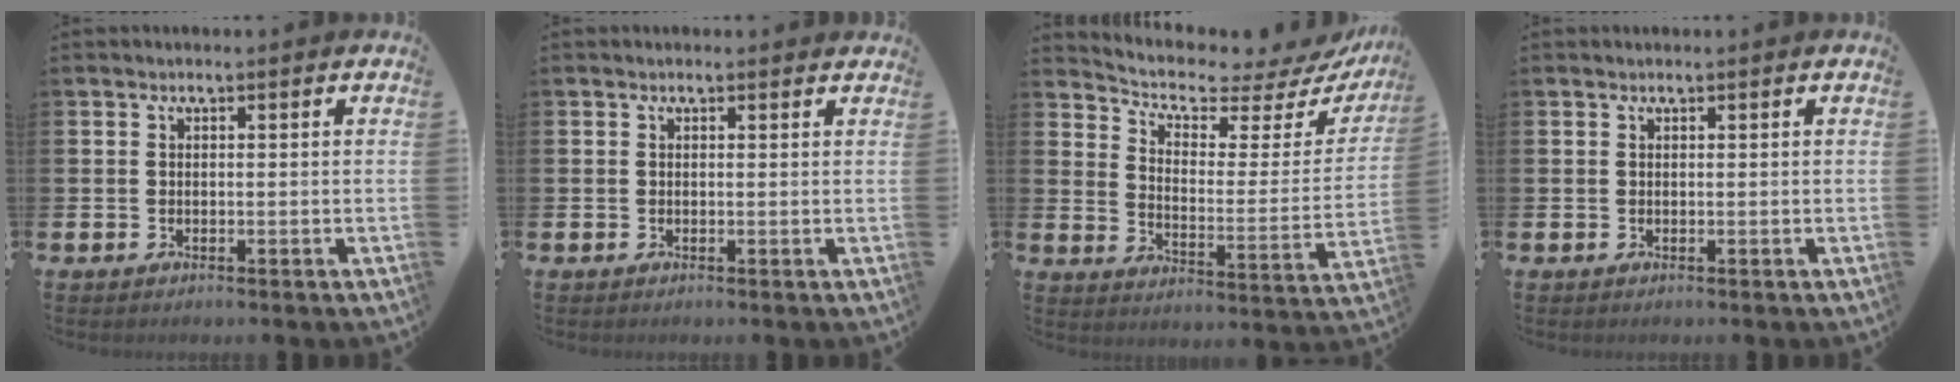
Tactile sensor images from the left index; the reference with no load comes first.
{"total": 0.0}
{"total": 5.4, "force": [4.9, 1.7, 1.3], "torque": [-0.040, -0.054, 0.073]}
{"total": 0.0}